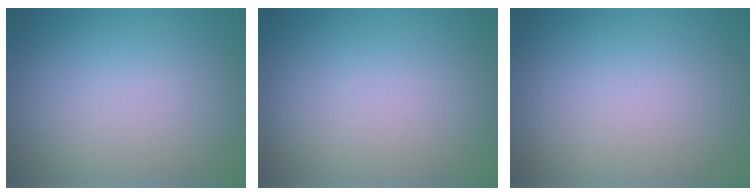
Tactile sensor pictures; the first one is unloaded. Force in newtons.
{"total": 0.0}
{"total": 0.0}